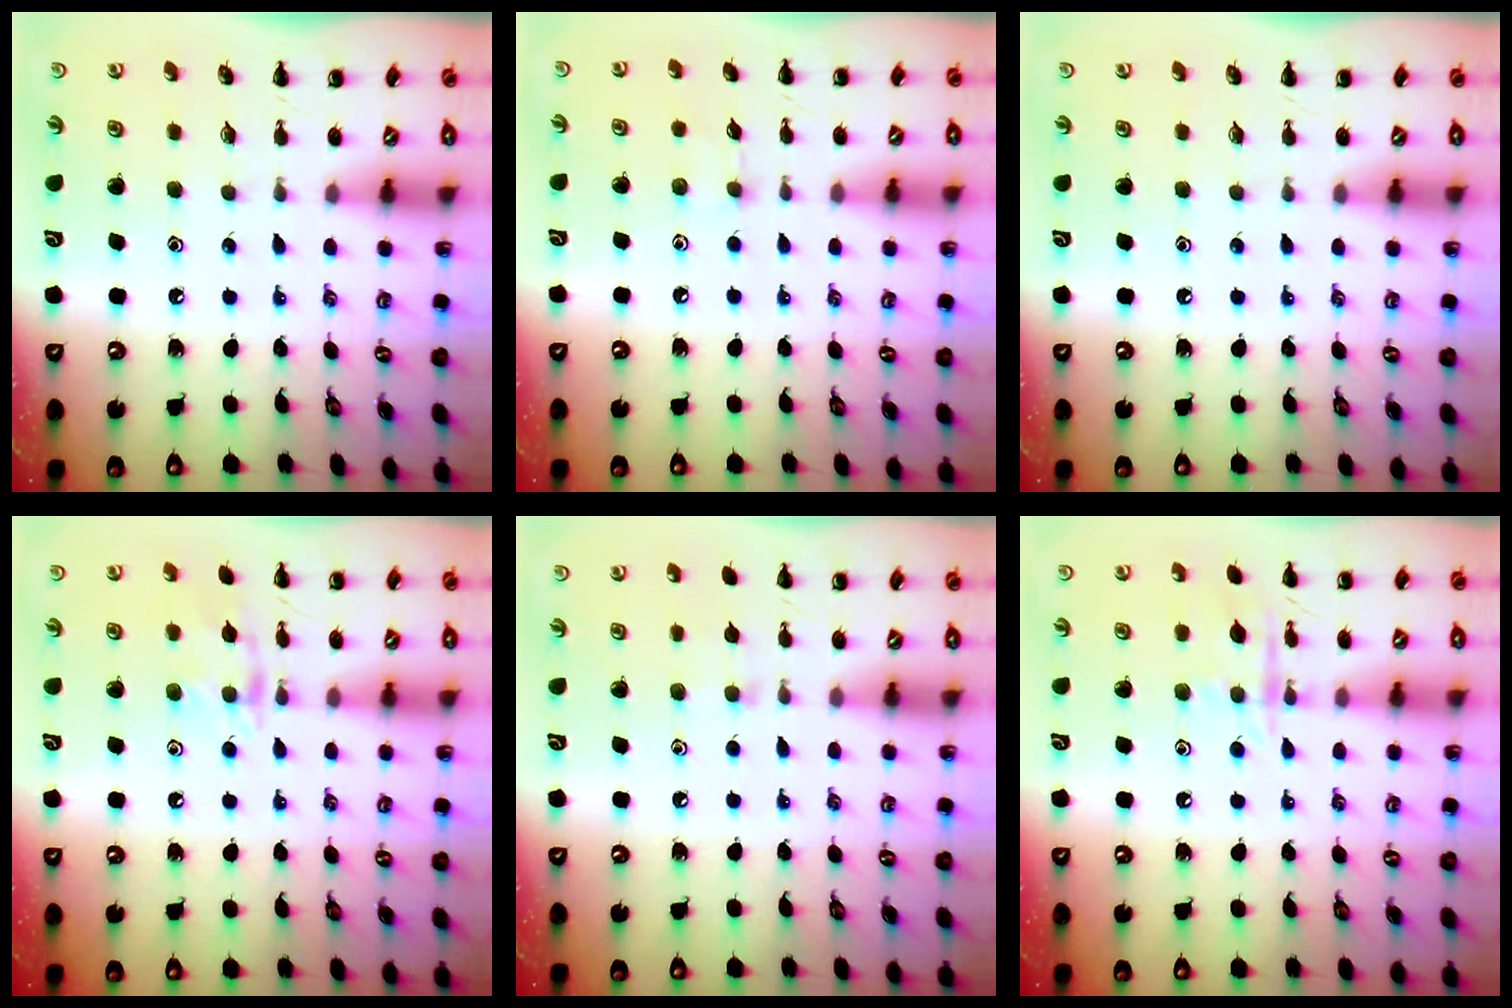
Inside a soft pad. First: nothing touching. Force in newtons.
{"total": 3.6, "press": 3.3, "slide": 1.3}
{"total": 0.0}
{"total": 10.3, "press": 10.2, "slide": 0.7}
{"total": 5.5, "press": 5.1, "slide": 2.0}
{"total": 9.9, "press": 9.8, "slide": 0.7}